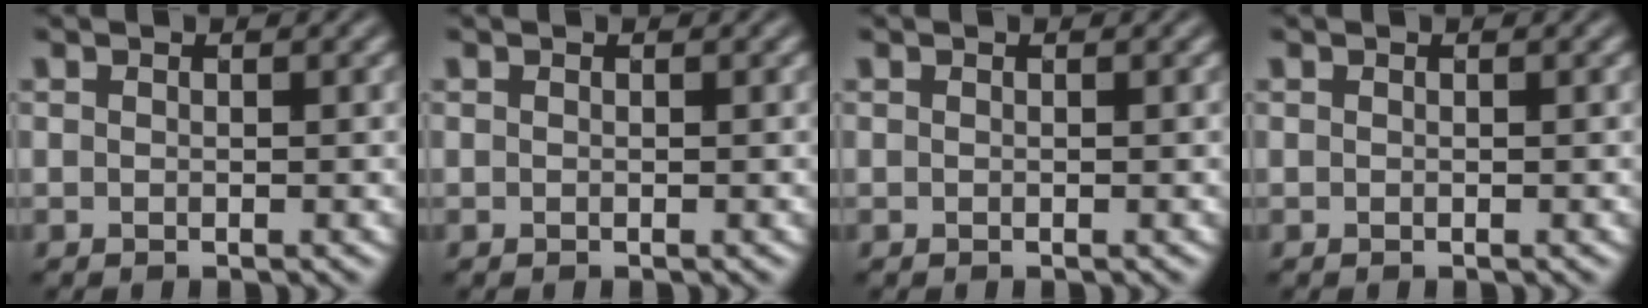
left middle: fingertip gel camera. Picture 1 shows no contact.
{"total": 0.0}
{"total": 0.0}
{"total": 0.0}